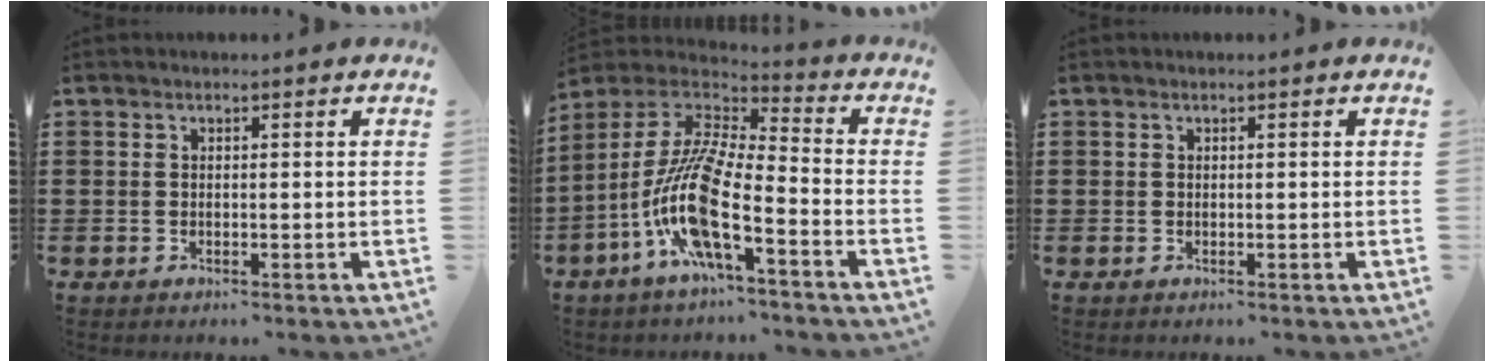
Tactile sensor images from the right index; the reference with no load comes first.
{"total": 12.3, "force": [-5.8, 1.9, 10.8], "torque": [-0.247, -0.033, -0.125]}
{"total": 0.0}